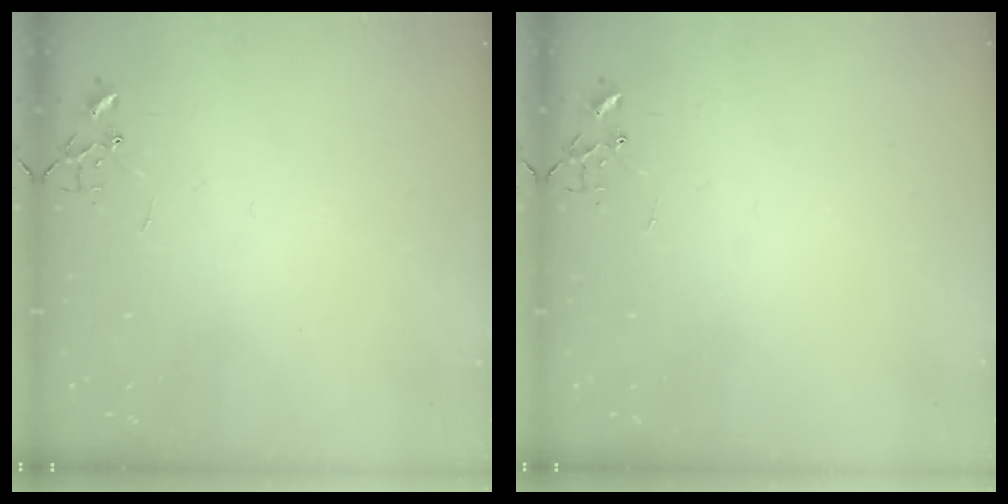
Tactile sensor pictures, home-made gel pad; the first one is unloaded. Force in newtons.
{"total": 0.0}